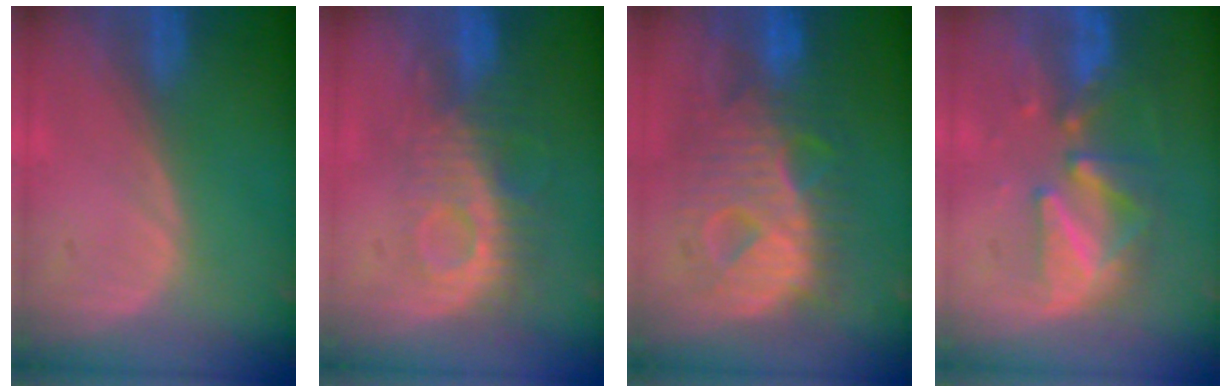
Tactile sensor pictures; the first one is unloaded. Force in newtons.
{"total": 9.3, "press": 8.2, "slide": 4.3}
{"total": 12.1, "press": 12.0, "slide": 1.3}
{"total": 8.7, "press": 8.2, "slide": 3.0}